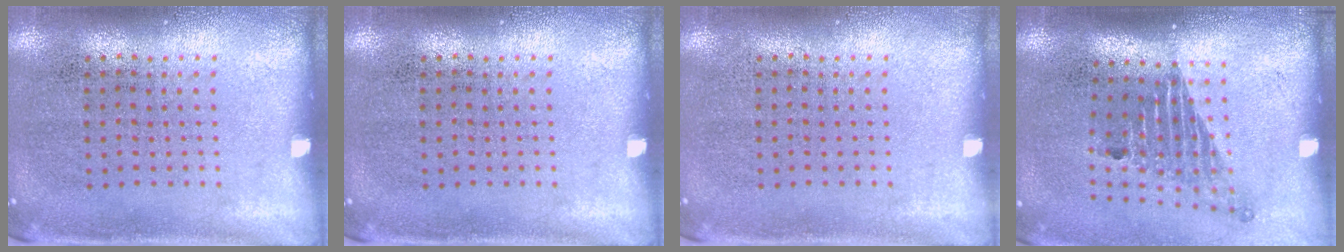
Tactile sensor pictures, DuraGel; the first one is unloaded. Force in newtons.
{"total": 0.0}
{"total": 0.0}
{"total": 1.6, "press": 1.1, "slide": 1.2}